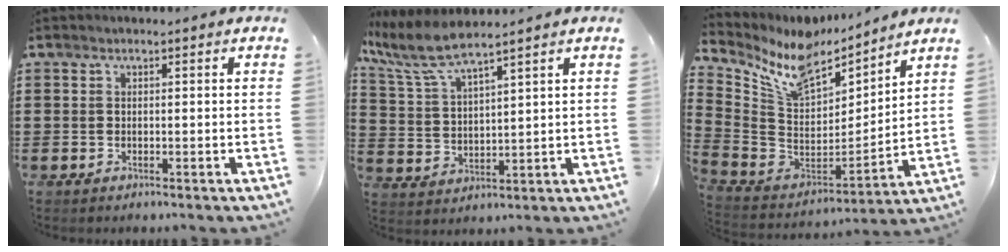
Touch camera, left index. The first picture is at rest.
{"total": 7.0, "force": [5.7, 0.7, 3.9], "torque": [-0.107, -0.027, 0.098]}
{"total": 9.8, "force": [7.5, 3.7, 5.1], "torque": [-0.137, -0.049, 0.130]}